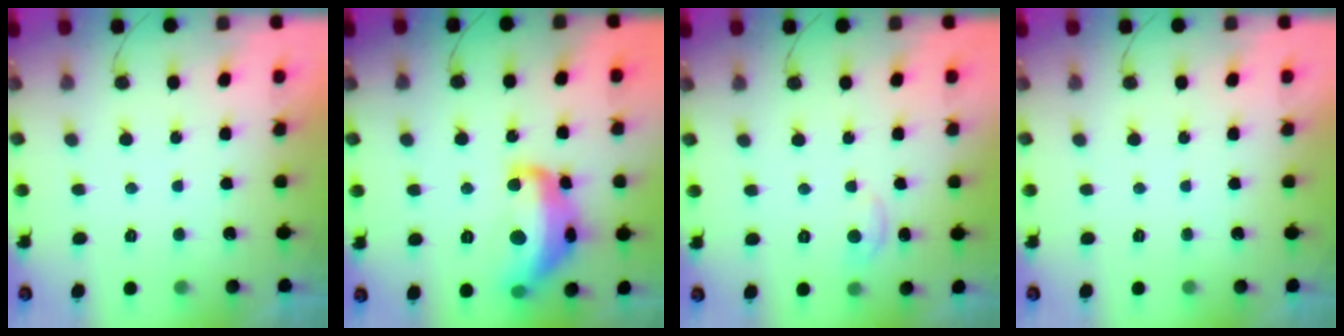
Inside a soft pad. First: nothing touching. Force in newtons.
{"total": 17.8, "press": 17.8, "slide": 0.9}
{"total": 6.5, "press": 6.5, "slide": 0.6}
{"total": 0.0}